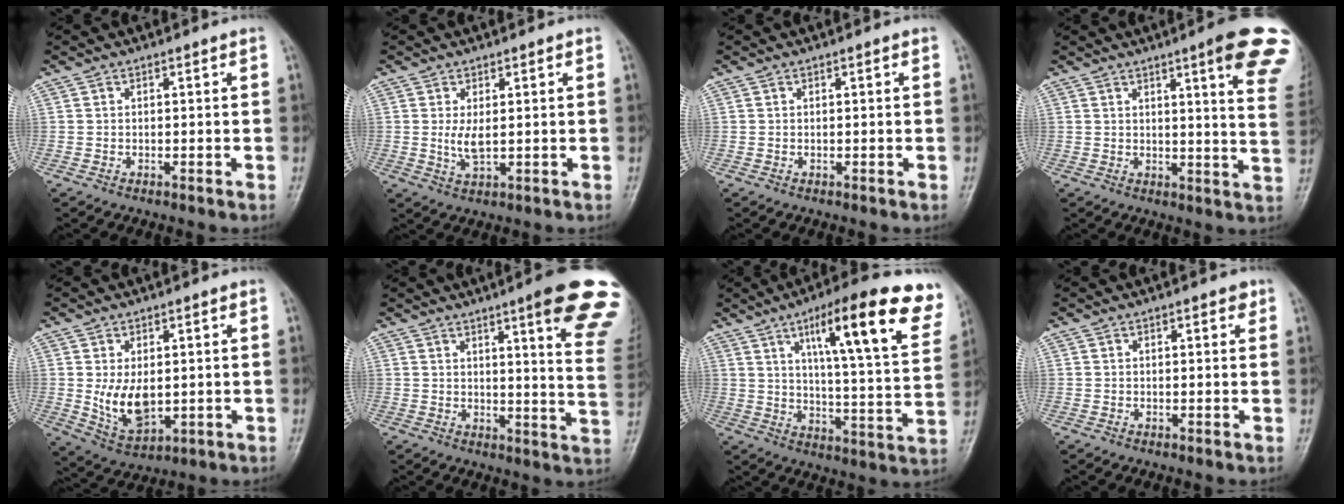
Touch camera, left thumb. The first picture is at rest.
{"total": 3.6, "force": [0.5, 1.5, 3.3], "torque": [-0.061, -0.011, 0.014]}
{"total": 0.0}
{"total": 15.5, "force": [8.6, 1.9, 12.7], "torque": [-0.136, -0.037, 0.089]}
{"total": 8.8, "force": [0.2, 5.5, 6.9], "torque": [-0.106, -0.018, 0.021]}
{"total": 18.4, "force": [11.2, 2.0, 14.4], "torque": [-0.159, -0.058, 0.125]}
{"total": 22.7, "force": [11.9, 5.0, 18.6], "torque": [-0.232, -0.029, 0.173]}
{"total": 1.9, "force": [1.0, 0.8, 1.4], "torque": [-0.013, -0.001, 0.010]}